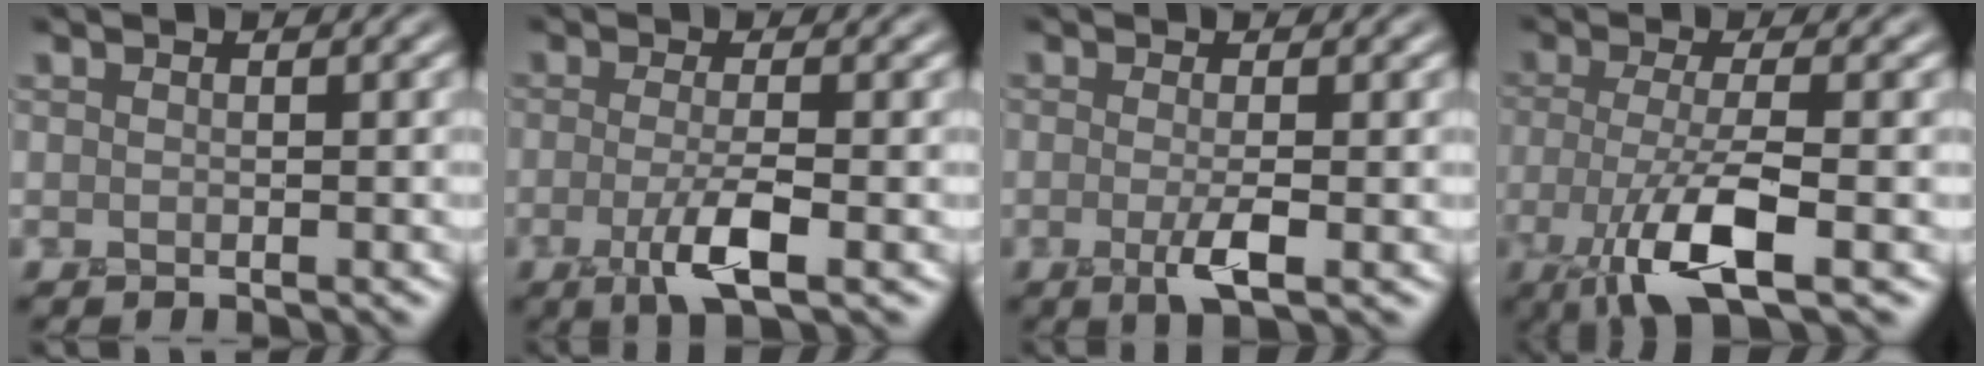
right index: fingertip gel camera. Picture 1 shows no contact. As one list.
[{"total": 3.3, "force": [-1.1, 0.6, 3.0], "torque": [-0.063, -0.006, -0.022]}, {"total": 2.1, "force": [-0.5, 0.3, 2.0], "torque": [-0.044, -0.007, -0.010]}, {"total": 6.3, "force": [-2.8, 1.6, 5.5], "torque": [-0.117, -0.008, -0.057]}]